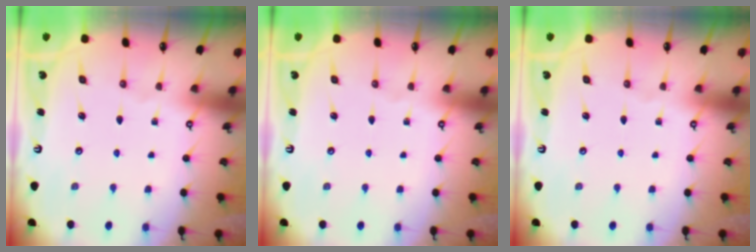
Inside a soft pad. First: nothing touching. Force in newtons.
{"total": 0.0}
{"total": 0.0}